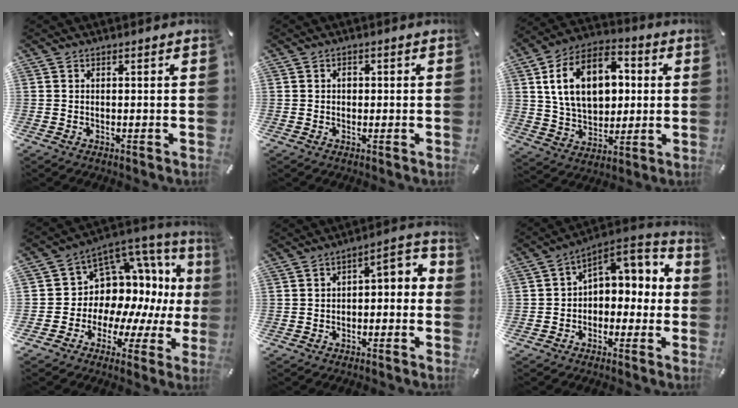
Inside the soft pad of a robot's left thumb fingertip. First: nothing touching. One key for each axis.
{"total": 1.1, "fx": 0.0, "fy": 0.9, "fz": 0.6, "tx": -0.004, "ty": 0.001, "tz": -0.004}
{"total": 16.8, "fx": 4.1, "fy": 11.9, "fz": 11.2, "tx": -0.203, "ty": 0.004, "tz": 0.073}
{"total": 10.4, "fx": 4.6, "fy": 8.7, "fz": 3.4, "tx": -0.062, "ty": -0.083, "tz": 0.096}
{"total": 5.4, "fx": 0.4, "fy": 3.4, "fz": 4.2, "tx": -0.042, "ty": -0.020, "tz": -0.006}
{"total": 6.1, "fx": 1.3, "fy": 5.4, "fz": 2.4, "tx": -0.027, "ty": -0.015, "tz": 0.018}